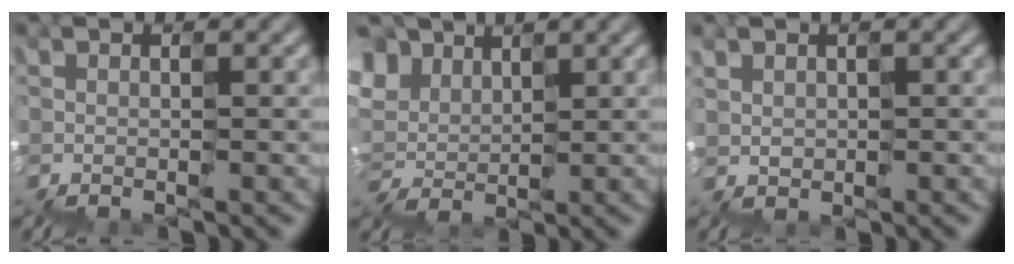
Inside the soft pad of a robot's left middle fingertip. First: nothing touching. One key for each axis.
{"total": 4.9, "fx": 4.1, "fy": 2.5, "fz": -0.9, "tx": -0.009, "ty": 0.026, "tz": 0.074}
{"total": 1.2, "fx": 0.5, "fy": 1.1, "fz": -0.2, "tx": 0.009, "ty": 0.013, "tz": 0.019}